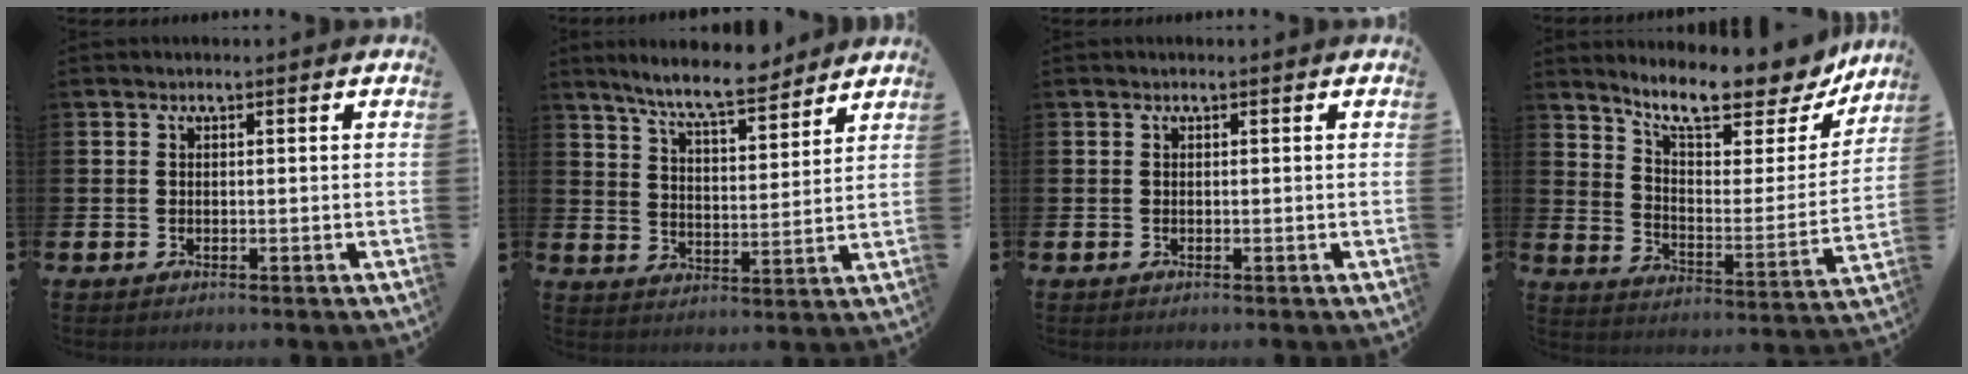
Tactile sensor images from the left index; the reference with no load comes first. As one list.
[{"total": 8.1, "force": [7.5, 0.9, 2.9], "torque": [-0.079, -0.036, 0.134]}, {"total": 0.0}, {"total": 10.4, "force": [9.4, 1.9, 4.0], "torque": [-0.093, -0.074, 0.159]}]